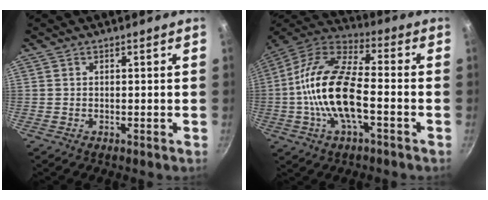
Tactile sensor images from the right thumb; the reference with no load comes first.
{"total": 18.1, "force": [-3.1, 7.9, 16.0], "torque": [-0.298, 0.041, -0.077]}